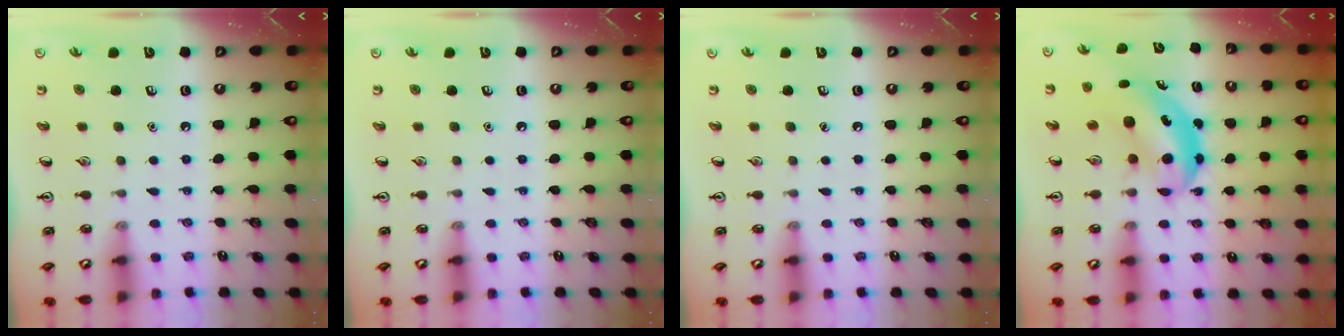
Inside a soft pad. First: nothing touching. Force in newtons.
{"total": 0.0}
{"total": 0.0}
{"total": 6.1, "press": 6.0, "slide": 1.2}